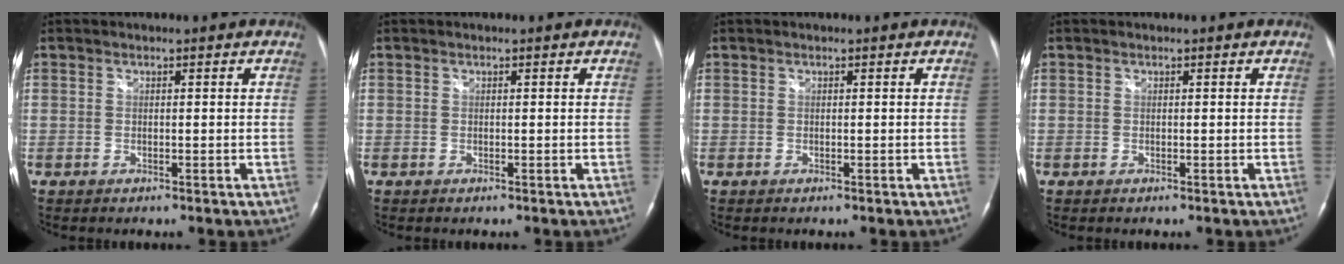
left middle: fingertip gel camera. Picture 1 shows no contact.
{"total": 0.0}
{"total": 0.0}
{"total": 0.0}